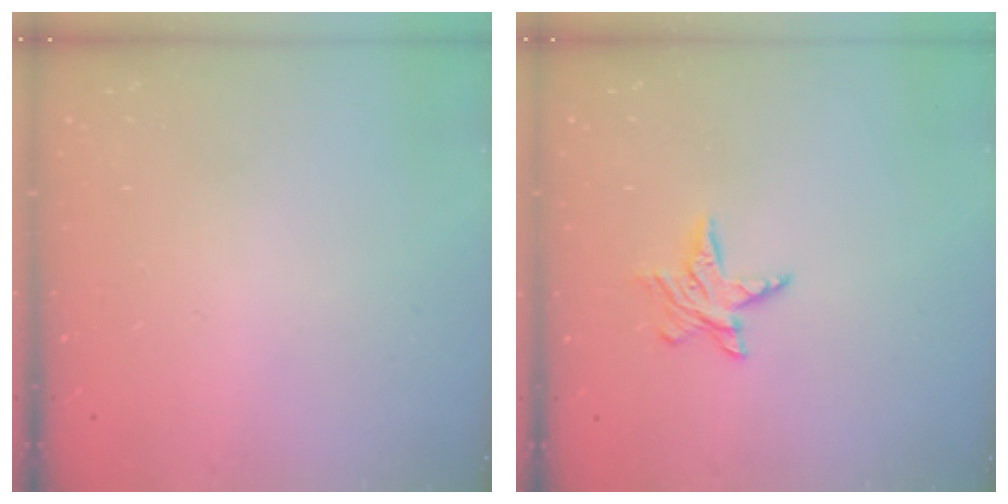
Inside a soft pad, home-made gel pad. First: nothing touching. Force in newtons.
{"total": 6.4, "press": 6.4, "slide": 0.4}